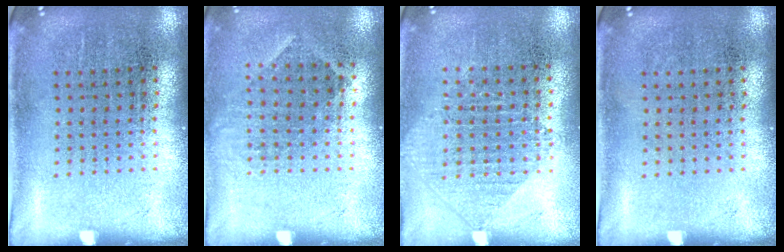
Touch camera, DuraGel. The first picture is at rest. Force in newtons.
{"total": 0.9, "press": 0.7, "slide": 0.5}
{"total": 0.9, "press": 0.9, "slide": 0.2}
{"total": 0.0}